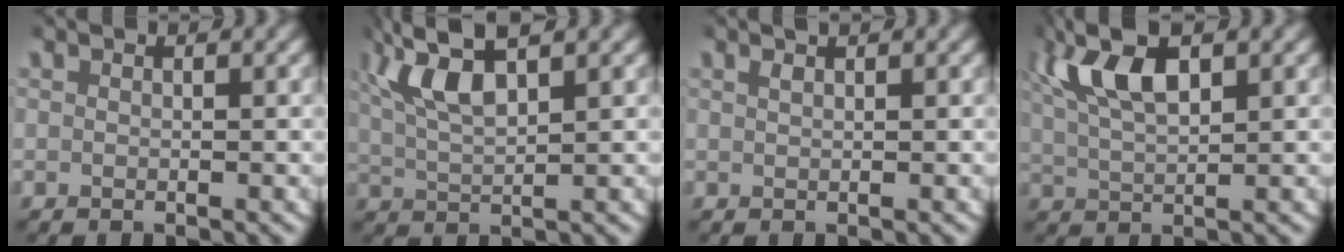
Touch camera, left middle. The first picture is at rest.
{"total": 5.3, "force": [2.3, 2.1, 4.4], "torque": [-0.101, 0.001, 0.042]}
{"total": 0.7, "force": [0.5, 0.1, 0.4], "torque": [-0.006, 0.003, 0.010]}
{"total": 6.4, "force": [2.5, 3.0, 5.1], "torque": [-0.115, 0.000, 0.045]}